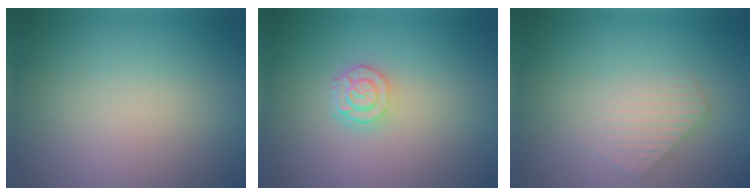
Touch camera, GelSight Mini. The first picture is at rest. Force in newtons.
{"total": 2.4, "press": 1.9, "slide": 1.4}
{"total": 1.9, "press": 1.9, "slide": 0.3}